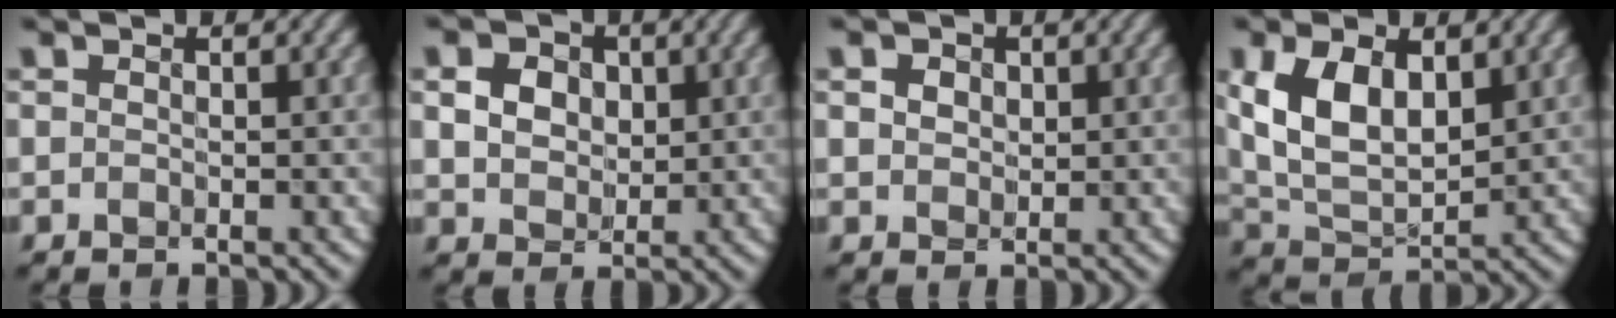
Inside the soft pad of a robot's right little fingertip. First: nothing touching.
{"total": 5.8, "force": [1.8, 4.5, 3.2], "torque": [-0.080, 0.021, 0.027]}
{"total": 2.3, "force": [0.9, 1.8, 1.1], "torque": [-0.033, 0.008, 0.013]}
{"total": 7.0, "force": [1.7, 4.0, 5.6], "torque": [-0.121, -0.004, 0.033]}